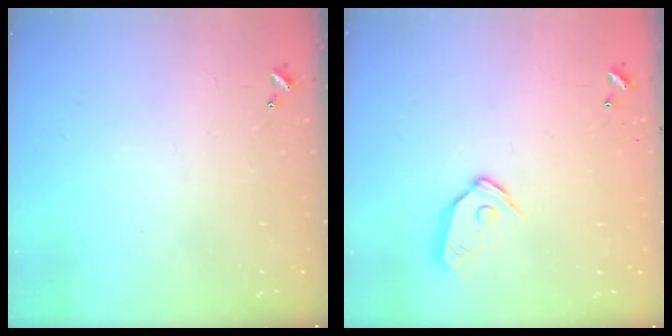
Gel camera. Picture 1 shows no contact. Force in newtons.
{"total": 9.8, "press": 9.8, "slide": 0.9}